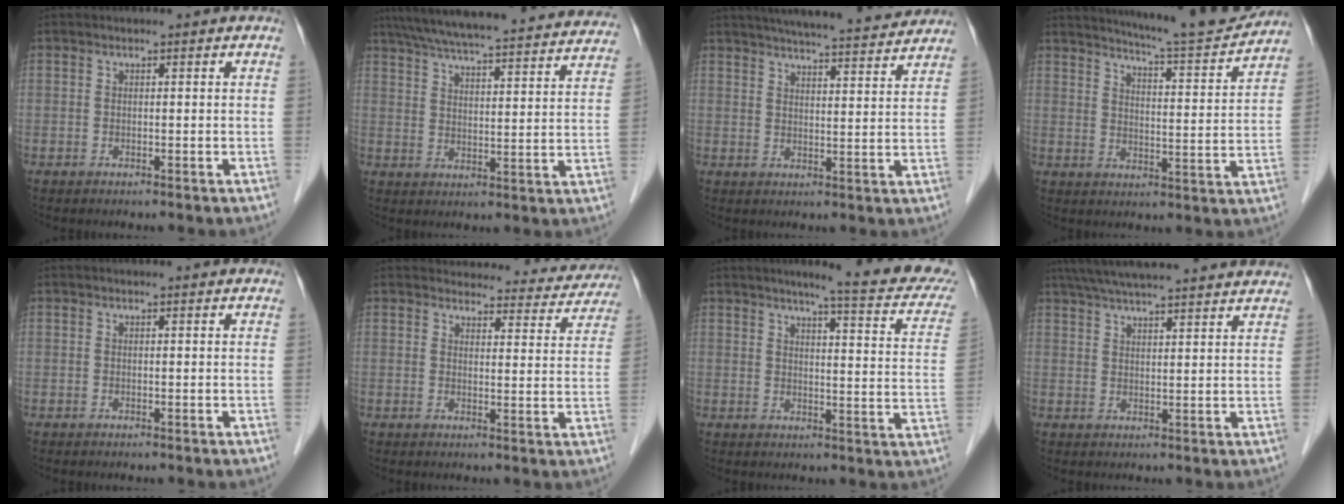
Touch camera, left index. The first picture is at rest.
{"total": 29.3, "force": [26.9, 2.7, 11.4], "torque": [-0.191, -0.009, 0.344]}
{"total": 17.4, "force": [15.8, 1.3, 7.0], "torque": [-0.106, 0.013, 0.210]}
{"total": 14.1, "force": [13.3, -0.4, 4.7], "torque": [-0.077, -0.024, 0.180]}
{"total": 2.1, "force": [2.0, 0.0, 0.6], "torque": [-0.012, 0.008, 0.020]}
{"total": 16.2, "force": [15.4, 4.3, 2.5], "torque": [0.004, -0.030, 0.154]}
{"total": 15.4, "force": [12.9, 0.9, 8.2], "torque": [-0.094, -0.032, 0.137]}
{"total": 22.3, "force": [20.1, 1.4, 9.5], "torque": [-0.158, 0.029, 0.267]}